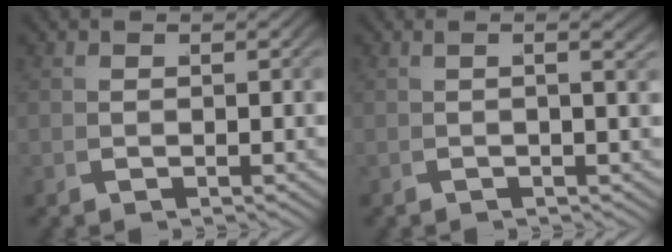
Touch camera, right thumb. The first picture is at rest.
{"total": 1.7, "force": [0.2, 0.0, 1.7], "torque": [-0.024, 0.006, 0.002]}